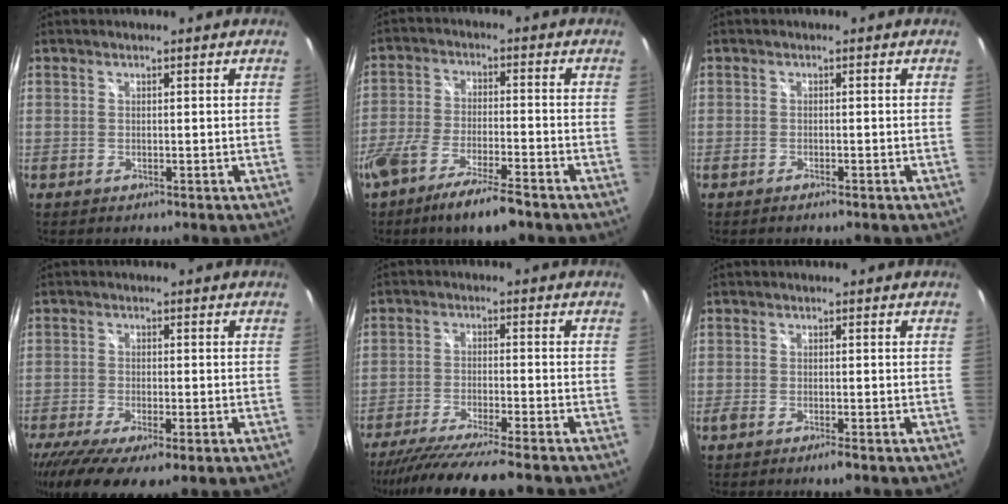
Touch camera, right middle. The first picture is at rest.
{"total": 11.7, "force": [-8.3, 2.1, 7.9], "torque": [-0.170, -0.029, -0.152]}
{"total": 1.4, "force": [-1.1, 0.2, 0.8], "torque": [-0.017, -0.003, -0.020]}
{"total": 12.6, "force": [-7.8, 3.5, 9.3], "torque": [-0.190, -0.060, -0.123]}
{"total": 13.5, "force": [-11.7, -0.2, 6.7], "torque": [-0.140, -0.032, -0.194]}
{"total": 2.4, "force": [-1.7, 0.1, 1.7], "torque": [-0.038, -0.008, -0.034]}